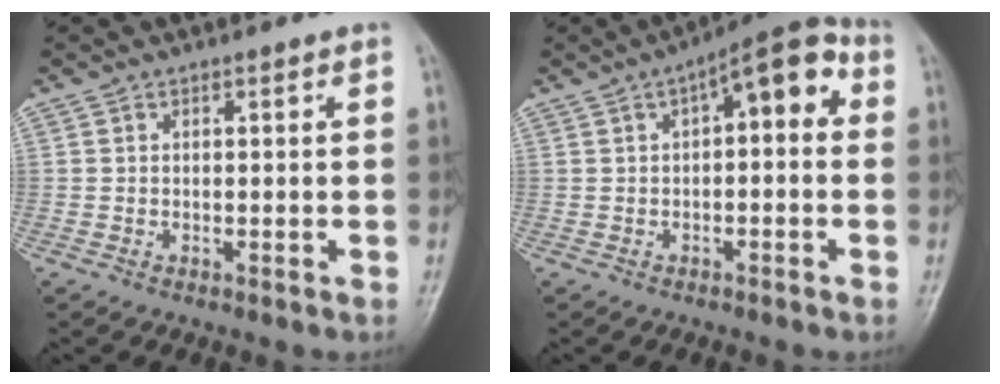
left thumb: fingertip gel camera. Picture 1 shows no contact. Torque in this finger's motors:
{"motor_torque": [-0.10, 0.48, -0.08, -0.17, -0.02]}